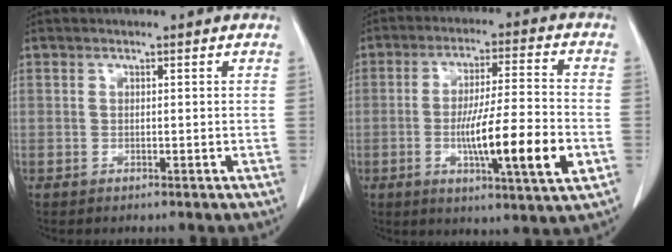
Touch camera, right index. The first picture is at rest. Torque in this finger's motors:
{"motor_torque": [1.73, -0.41, 0.55, 0.21]}